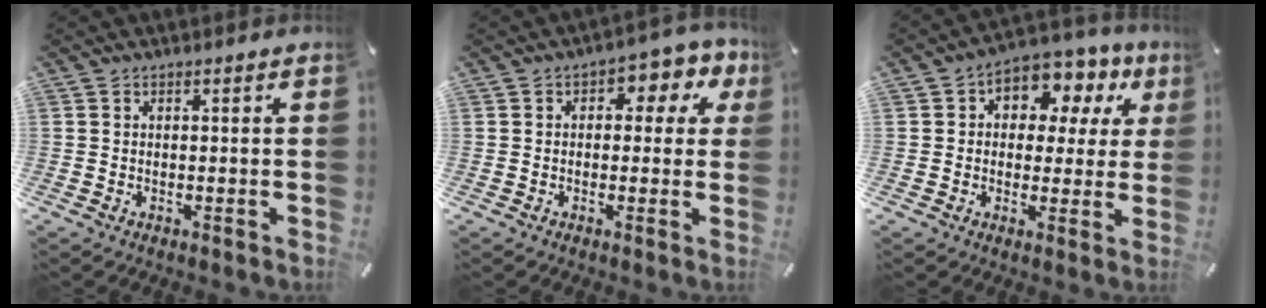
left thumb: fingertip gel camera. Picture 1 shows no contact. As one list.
[{"total": 5.8, "force": [1.3, 3.8, 4.2], "torque": [-0.048, -0.002, 0.014]}, {"total": 8.8, "force": [3.3, 6.7, 4.7], "torque": [-0.064, -0.024, 0.057]}]